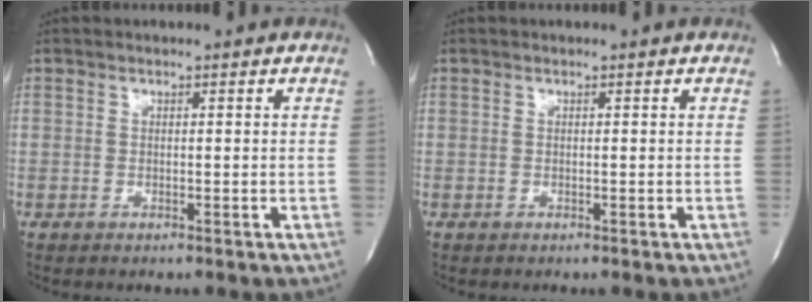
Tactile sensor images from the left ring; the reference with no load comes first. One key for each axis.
{"total": 0.0}